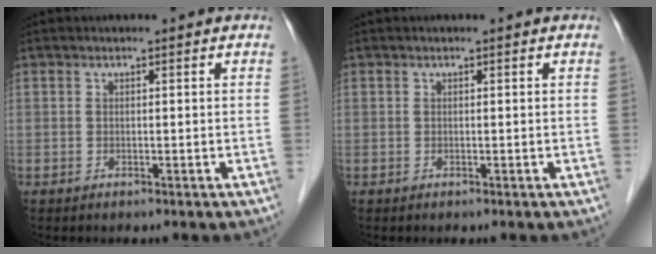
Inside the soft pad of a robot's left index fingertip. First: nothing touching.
{"total": 0.0}